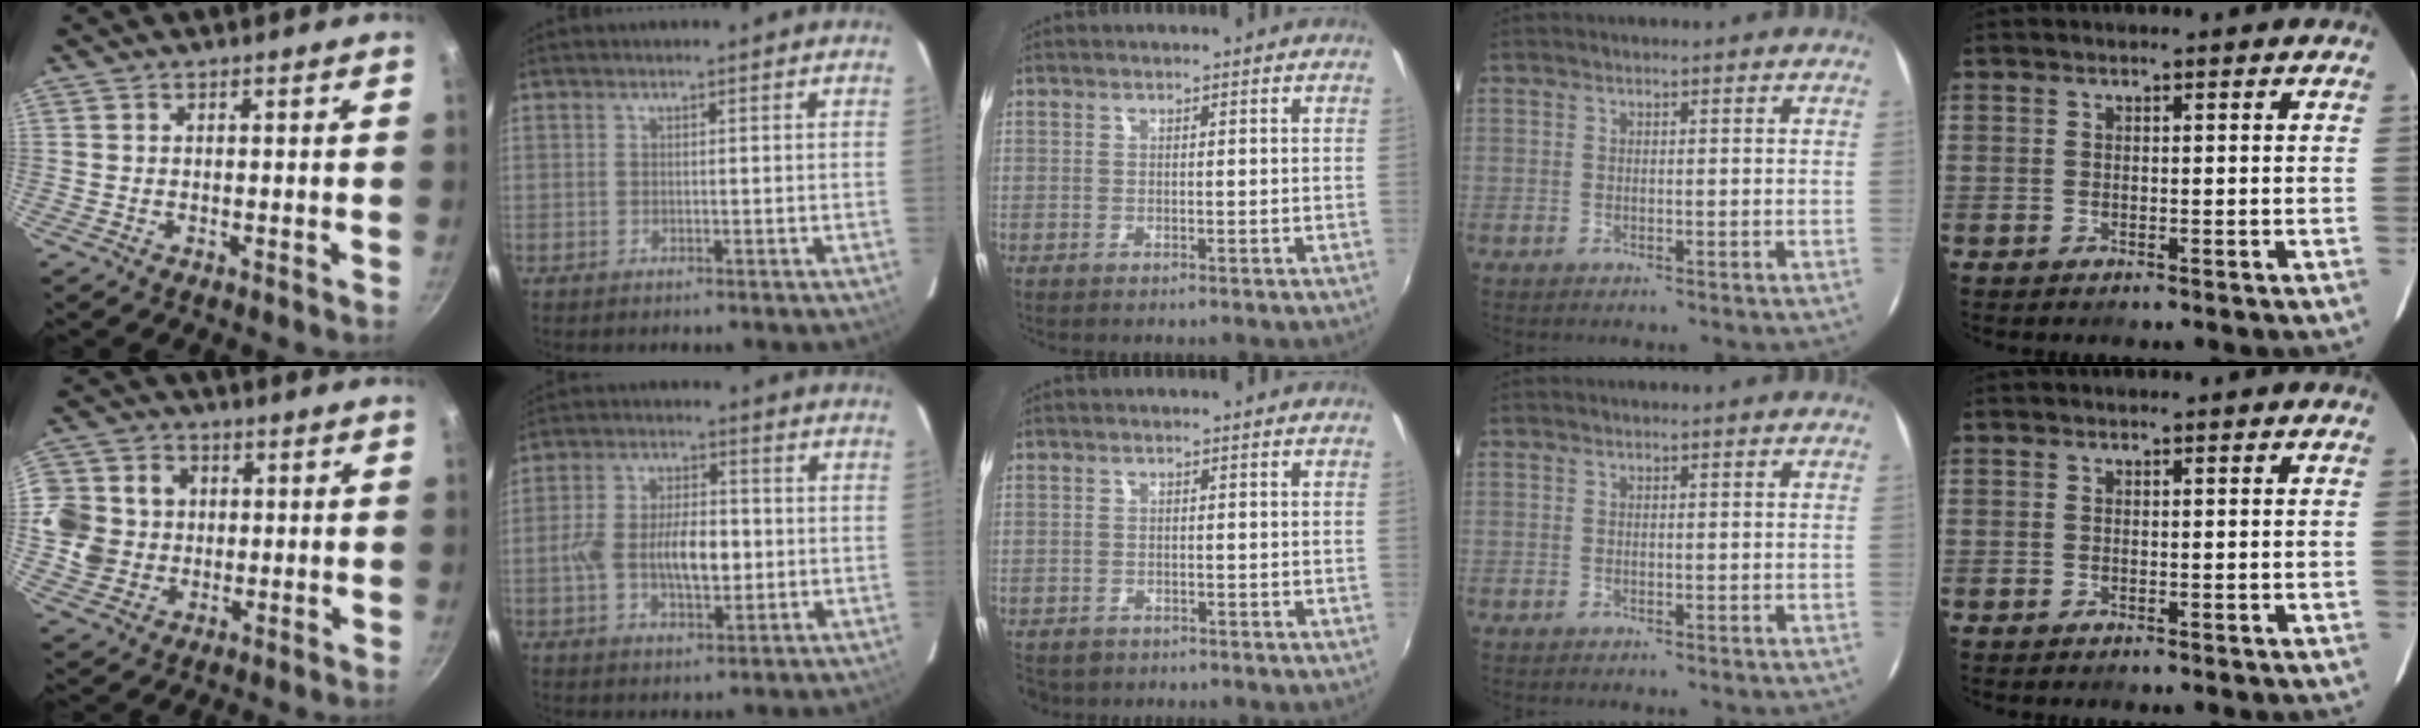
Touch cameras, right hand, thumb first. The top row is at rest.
{"thumb": {"total": 12.6, "force": [0.6, 11.5, 5.1], "torque": [-0.081, 0.010, 0.004]}, "index": {"total": 10.2, "force": [-1.4, 5.0, 8.7], "torque": [-0.169, 0.008, -0.025]}, "middle": {"total": 3.4, "force": [-2.3, 2.2, 1.1], "torque": [-0.033, -0.010, -0.035]}}